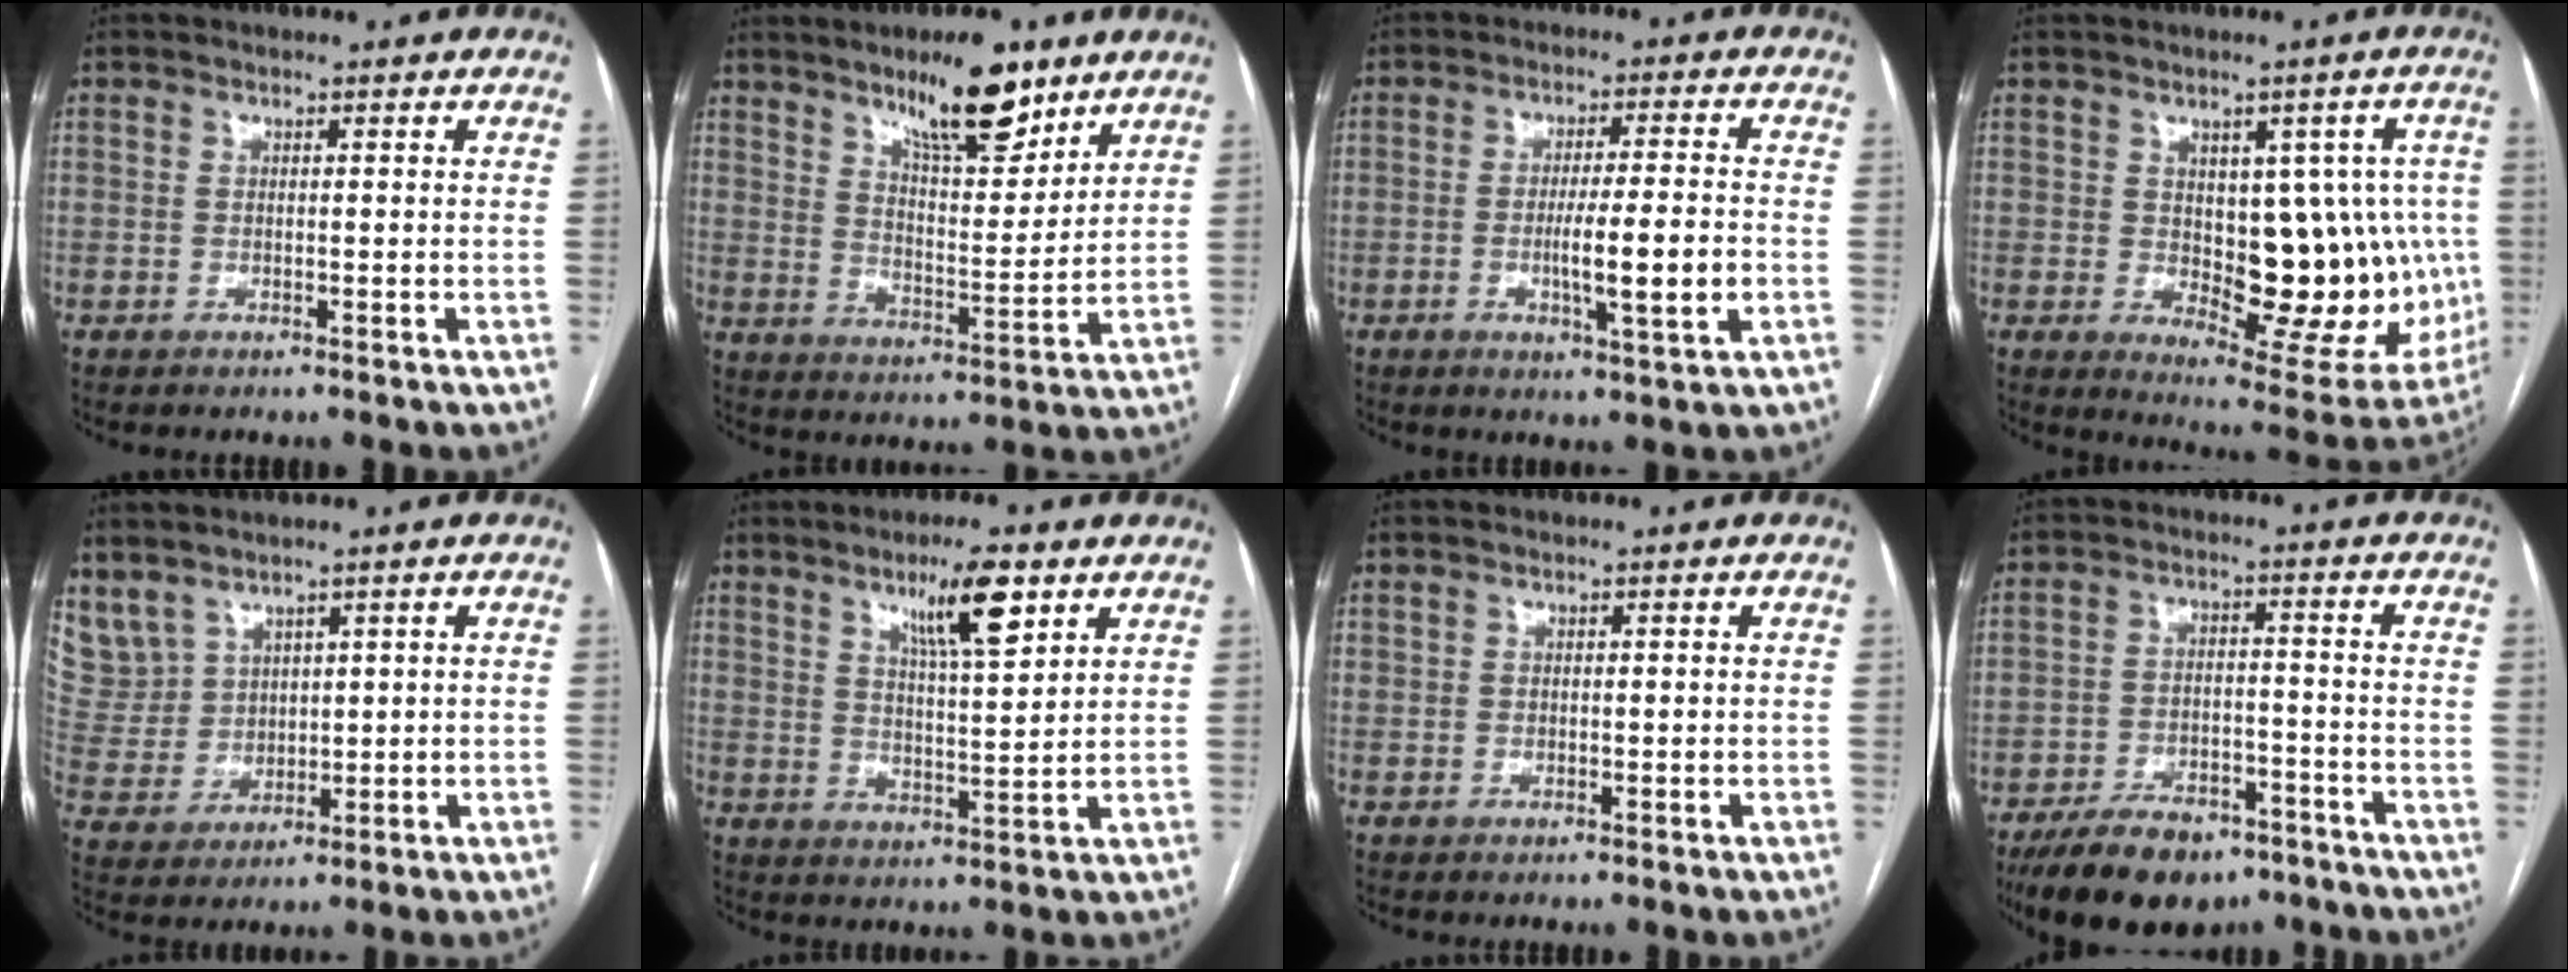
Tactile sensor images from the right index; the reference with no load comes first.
{"total": 12.2, "force": [8.6, 3.1, 8.0], "torque": [-0.125, -0.008, 0.143]}
{"total": 8.4, "force": [-1.9, 0.3, 8.2], "torque": [-0.132, -0.009, -0.032]}
{"total": 17.1, "force": [-0.5, 8.2, 15.0], "torque": [-0.171, 0.008, 0.019]}
{"total": 9.2, "force": [6.2, 6.5, 1.8], "torque": [-0.062, 0.027, 0.154]}
{"total": 8.8, "force": [5.2, 1.1, 7.0], "torque": [-0.121, -0.002, 0.089]}
{"total": 0.8, "force": [0.5, 0.6, 0.2], "torque": [0.003, 0.001, 0.008]}
{"total": 12.7, "force": [-9.6, 5.5, 6.2], "torque": [-0.098, -0.003, -0.151]}